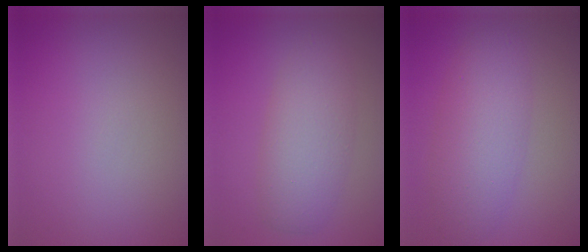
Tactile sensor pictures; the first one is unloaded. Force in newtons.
{"total": 4.3, "press": 4.3, "slide": 0.2}
{"total": 4.9, "press": 4.9, "slide": 0.2}